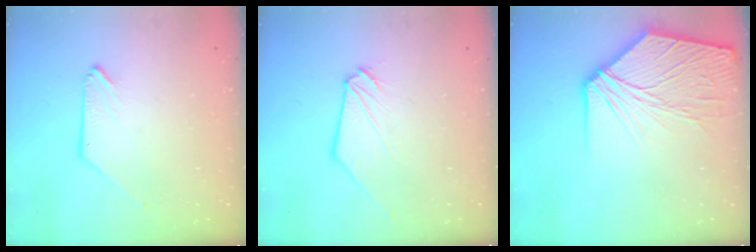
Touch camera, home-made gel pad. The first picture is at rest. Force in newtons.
{"total": 0.7, "press": 0.7, "slide": 0.0}
{"total": 14.5, "press": 14.4, "slide": 1.9}